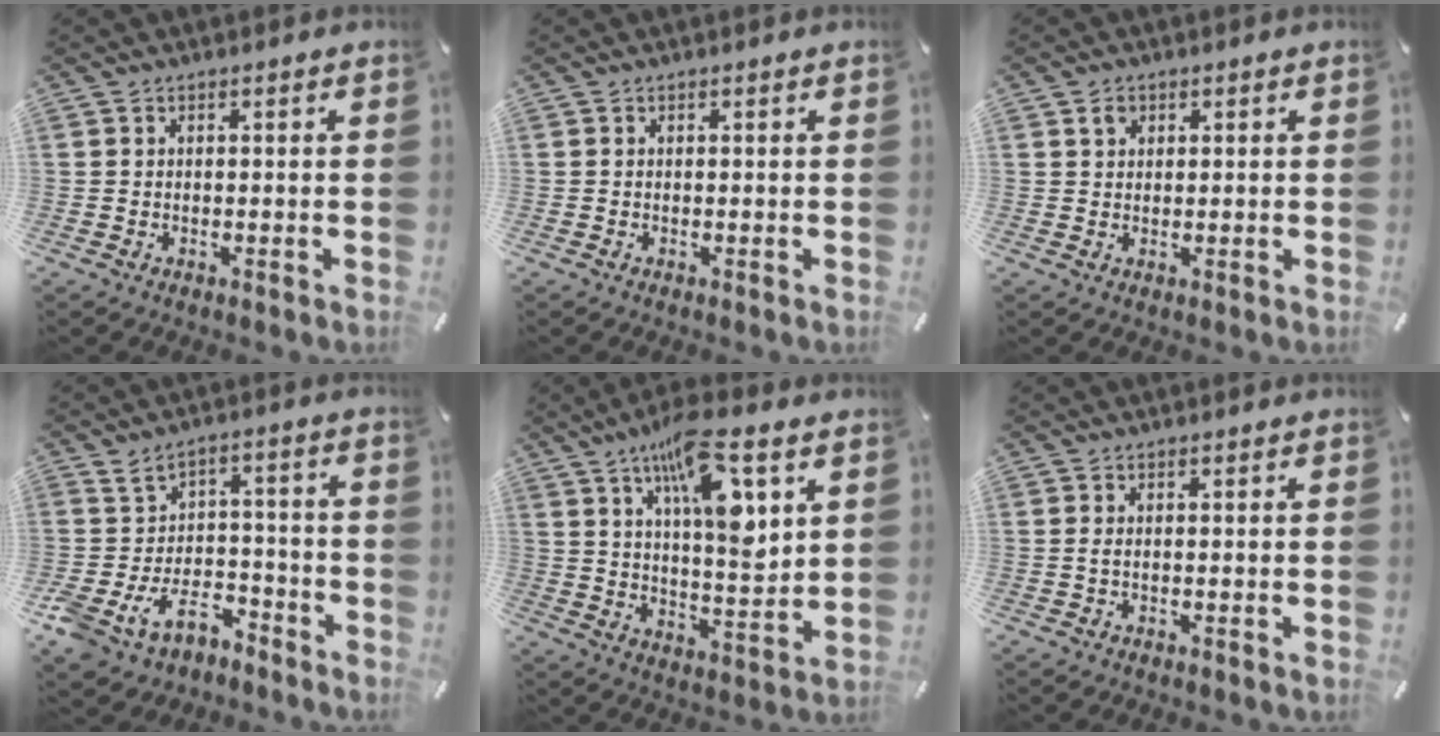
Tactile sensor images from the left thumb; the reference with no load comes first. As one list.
[{"total": 0.0}, {"total": 2.0, "force": [0.9, 1.6, 0.6], "torque": [-0.006, 0.001, 0.015]}, {"total": 10.3, "force": [-4.1, 7.5, 5.7], "torque": [-0.098, 0.028, -0.074]}, {"total": 15.5, "force": [8.6, 4.9, 12.0], "torque": [-0.214, -0.038, 0.140]}, {"total": 0.8, "force": [0.0, 0.2, 0.8], "torque": [-0.017, 0.000, -0.001]}]